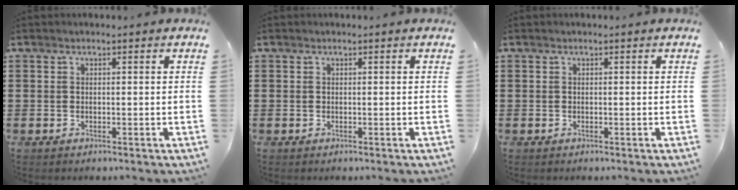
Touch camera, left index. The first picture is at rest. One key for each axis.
{"total": 0.0}
{"total": 0.0}